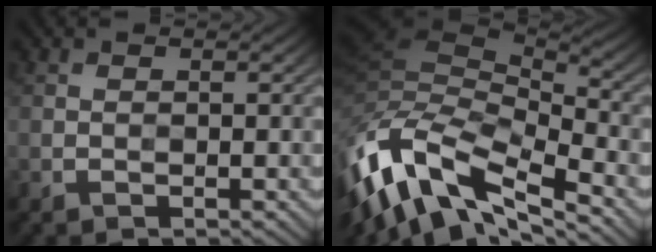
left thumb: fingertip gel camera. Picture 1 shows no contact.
{"total": 16.1, "force": [-7.2, 7.4, 12.3], "torque": [-0.305, -0.028, -0.120]}